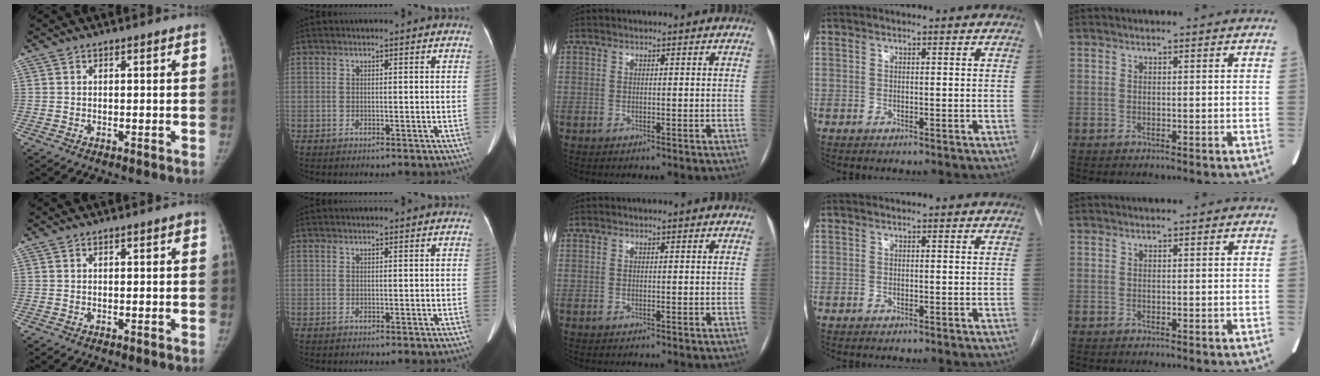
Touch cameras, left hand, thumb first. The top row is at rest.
{"thumb": {"total": 0.6, "force": [0.3, 0.2, 0.5], "torque": [-0.003, 0.004, 0.002]}}